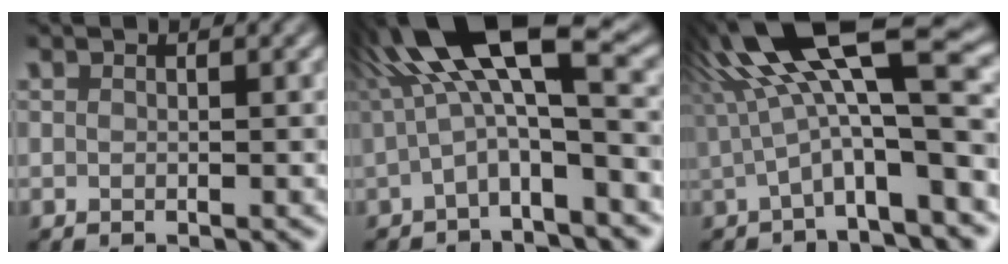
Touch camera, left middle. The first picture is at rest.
{"total": 10.4, "force": [0.5, 2.6, 10.1], "torque": [-0.178, 0.031, -0.006]}
{"total": 10.9, "force": [2.4, 3.0, 10.2], "torque": [-0.166, 0.013, 0.038]}